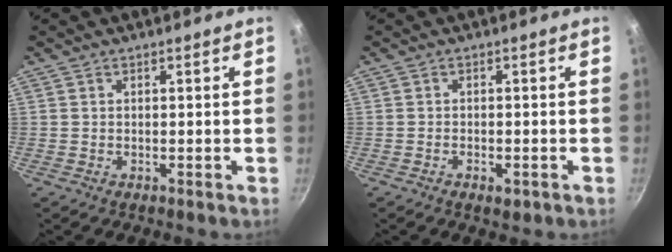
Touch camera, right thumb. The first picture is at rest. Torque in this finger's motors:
{"motor_torque": [0.02, 0.08, 0.00, 0.55, -0.03]}